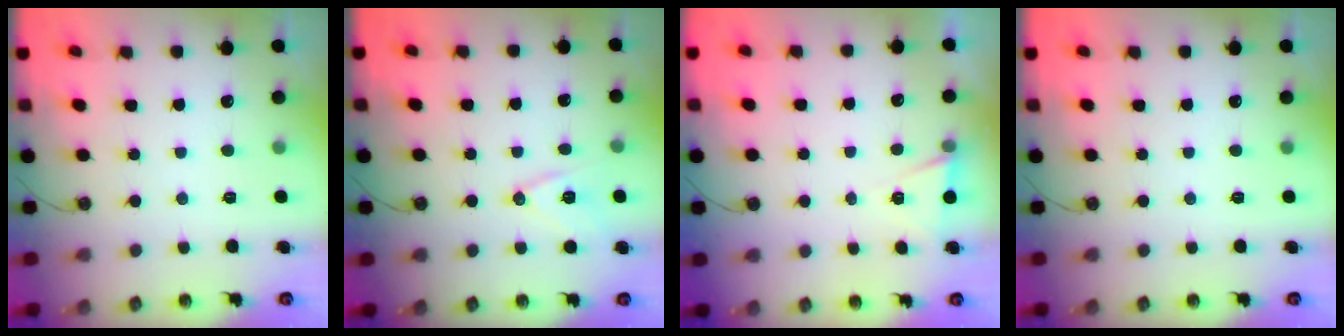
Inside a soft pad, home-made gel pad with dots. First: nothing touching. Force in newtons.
{"total": 10.1, "press": 9.5, "slide": 3.5}
{"total": 4.9, "press": 2.2, "slide": 4.4}
{"total": 0.0}